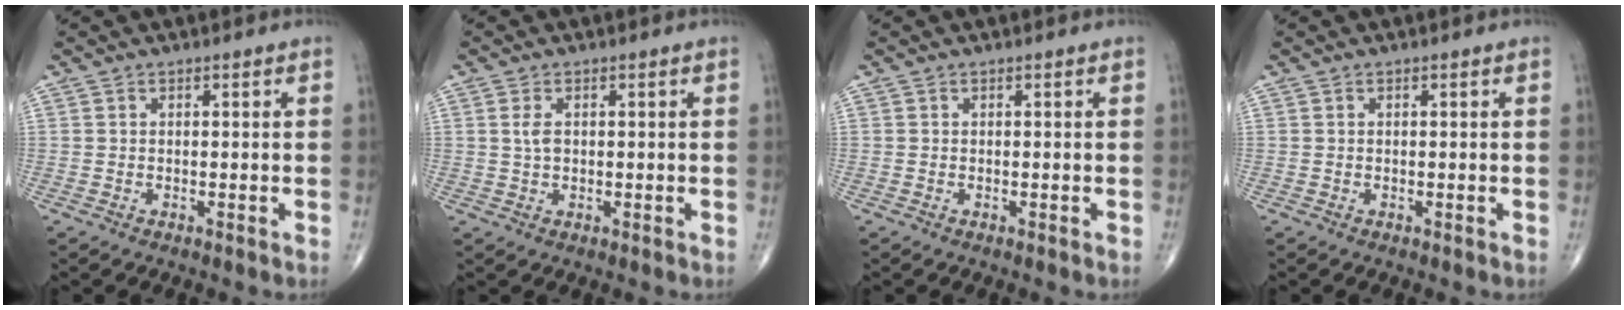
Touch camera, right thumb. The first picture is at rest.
{"total": 2.3, "force": [0.5, 1.3, 1.8], "torque": [-0.037, 0.001, 0.010]}
{"total": 0.0}
{"total": 0.0}